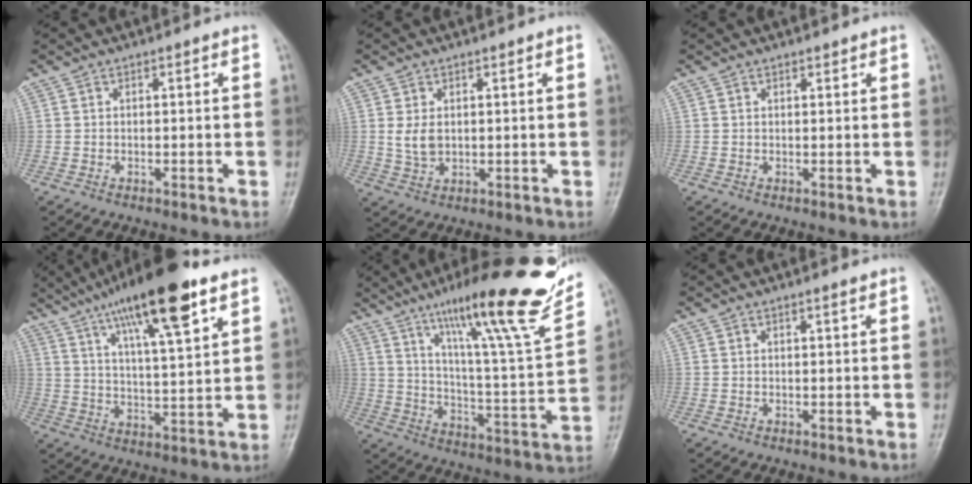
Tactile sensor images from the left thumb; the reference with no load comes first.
{"total": 3.7, "force": [0.8, 2.6, 2.6], "torque": [-0.042, -0.009, 0.022]}
{"total": 0.8, "force": [0.7, 0.3, 0.1], "torque": [-0.001, -0.006, 0.010]}
{"total": 18.9, "force": [11.3, 4.1, 14.7], "torque": [-0.230, -0.035, 0.189]}
{"total": 26.9, "force": [17.8, 3.5, 19.8], "torque": [-0.275, -0.066, 0.278]}
{"total": 0.9, "force": [0.7, 0.1, 0.6], "torque": [-0.008, -0.004, 0.011]}